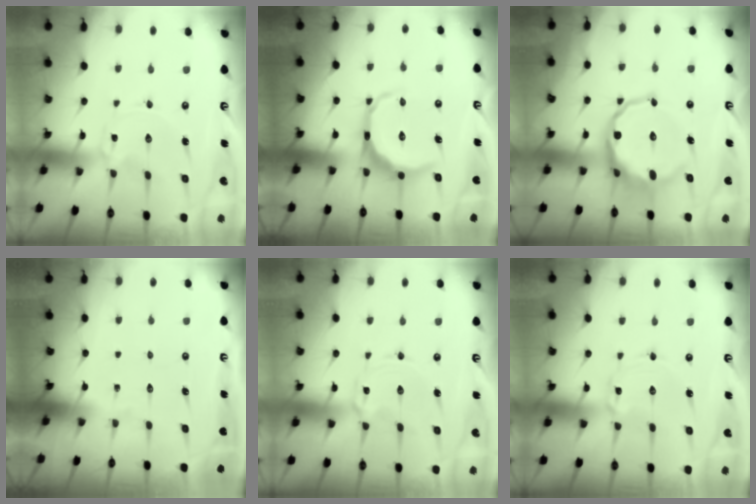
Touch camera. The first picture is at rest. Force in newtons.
{"total": 11.4, "press": 11.4, "slide": 0.3}
{"total": 11.0, "press": 10.4, "slide": 3.8}
{"total": 0.0}
{"total": 1.8, "press": 1.7, "slide": 0.4}
{"total": 2.0, "press": 2.0, "slide": 0.1}